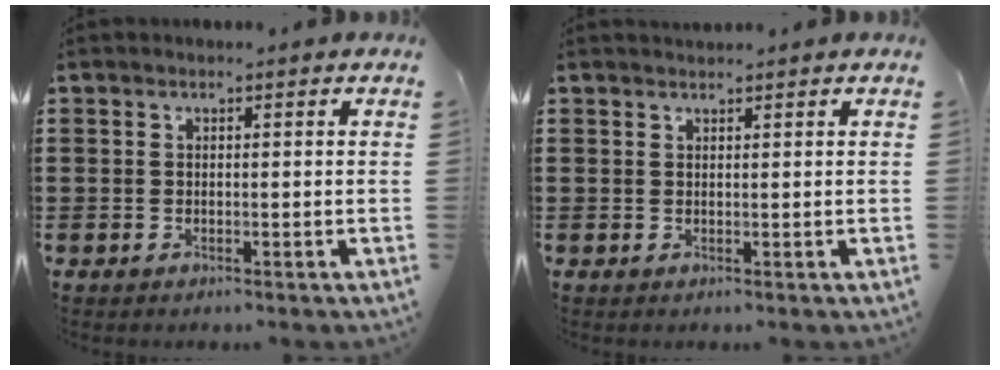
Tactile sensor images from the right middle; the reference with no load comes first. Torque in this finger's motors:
{"motor_torque": [-0.67, -0.46, -0.03, -0.01]}